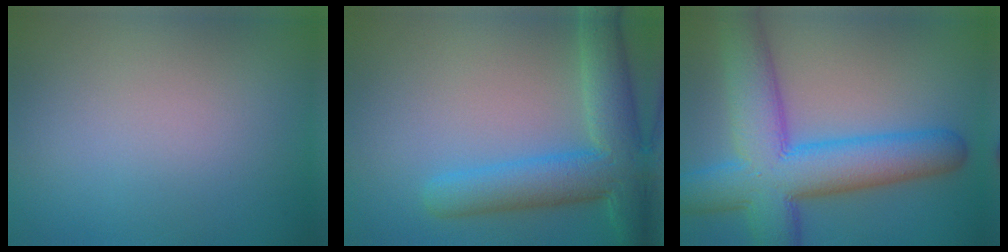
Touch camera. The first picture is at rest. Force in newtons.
{"total": 7.3, "press": 7.2, "slide": 0.5}
{"total": 10.9, "press": 10.9, "slide": 0.6}